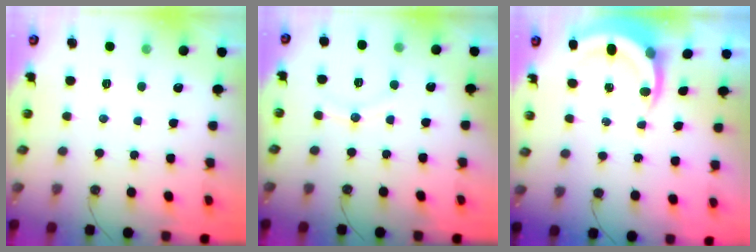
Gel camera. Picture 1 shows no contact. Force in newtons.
{"total": 6.7, "press": 6.4, "slide": 1.9}
{"total": 5.2, "press": 5.2, "slide": 0.6}